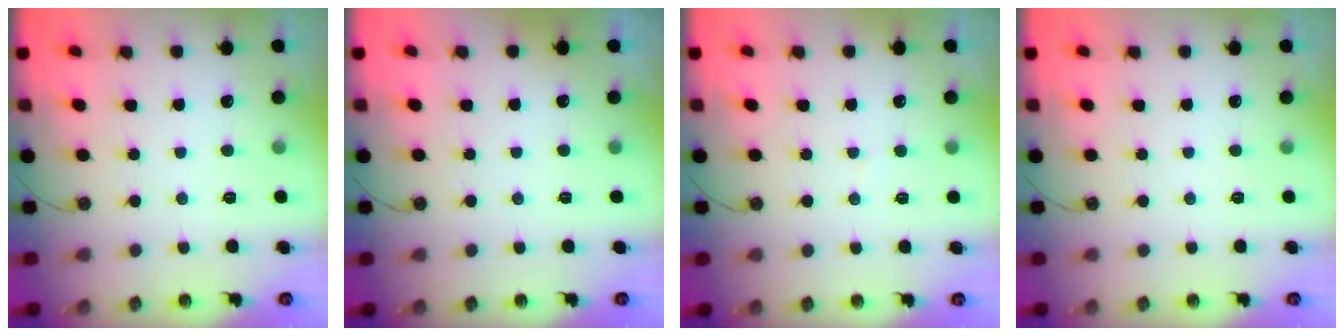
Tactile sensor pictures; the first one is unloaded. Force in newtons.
{"total": 1.7, "press": 0.4, "slide": 1.6}
{"total": 2.5, "press": 2.5, "slide": 0.2}
{"total": 0.0}